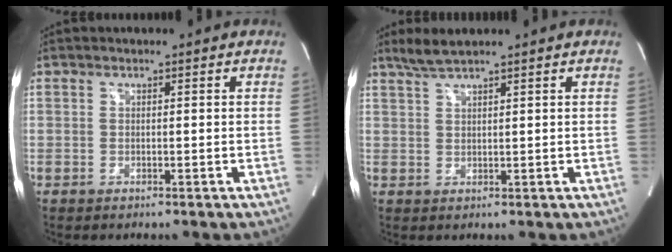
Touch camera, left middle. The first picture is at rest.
{"total": 3.3, "force": [2.9, -0.2, 1.7], "torque": [-0.044, 0.008, 0.061]}